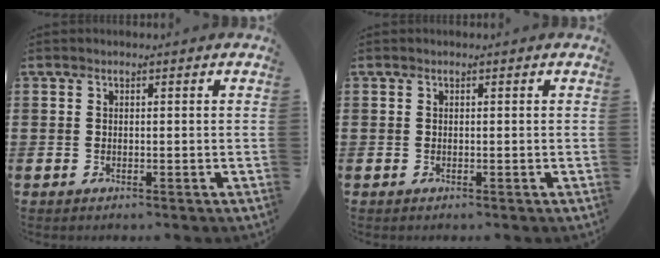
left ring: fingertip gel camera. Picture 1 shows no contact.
{"total": 0.0}